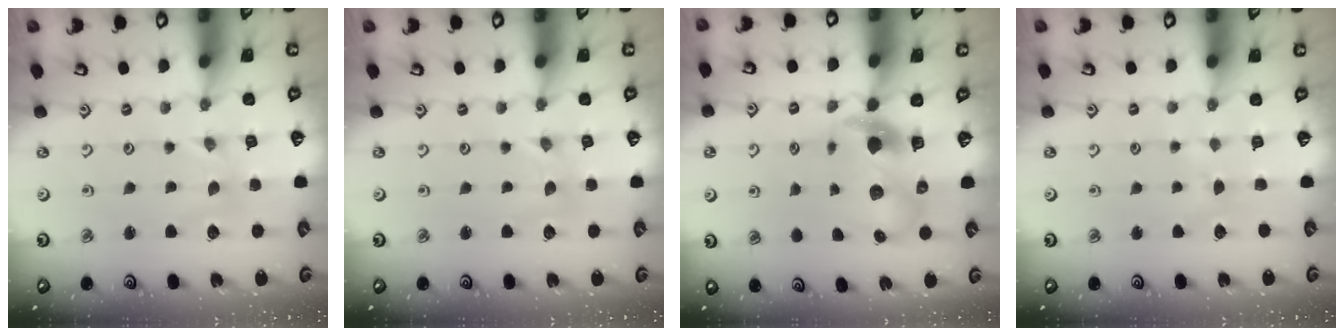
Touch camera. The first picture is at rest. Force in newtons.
{"total": 0.0}
{"total": 7.6, "press": 7.6, "slide": 1.1}
{"total": 2.2, "press": 2.2, "slide": 0.3}